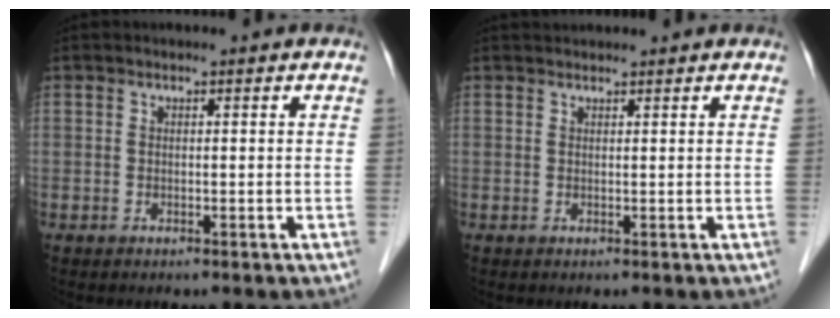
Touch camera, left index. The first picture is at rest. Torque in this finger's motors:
{"motor_torque": [-0.03, -0.09, 0.02, 0.00]}